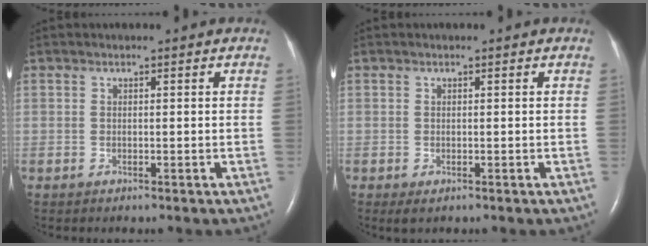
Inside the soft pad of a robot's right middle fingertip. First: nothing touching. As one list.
[{"total": 1.1, "force": [-0.4, 0.5, 0.9], "torque": [-0.015, -0.004, 0.000]}]